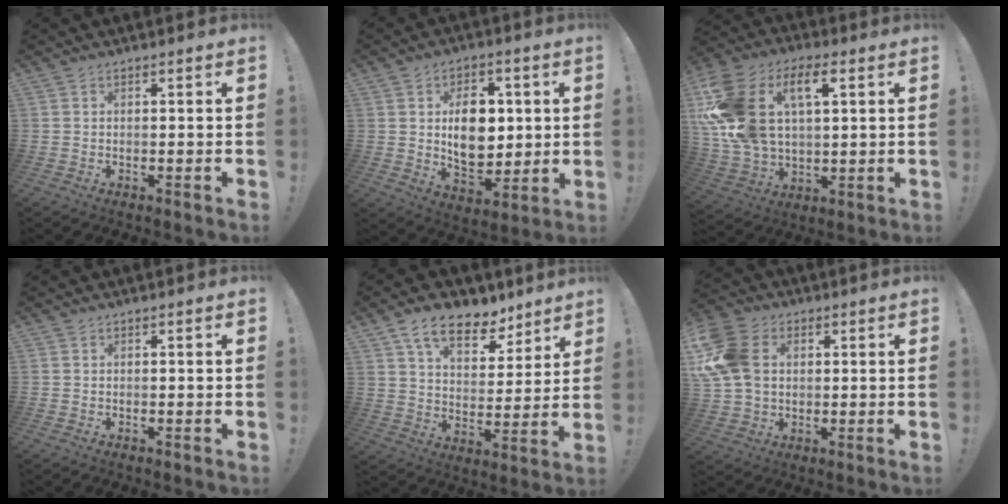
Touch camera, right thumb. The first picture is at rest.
{"total": 13.8, "force": [2.3, 9.8, 9.4], "torque": [-0.142, -0.009, 0.042]}
{"total": 20.4, "force": [6.5, 12.9, 14.4], "torque": [-0.281, -0.022, 0.115]}
{"total": 0.0}
{"total": 13.8, "force": [9.2, 7.1, 7.4], "torque": [-0.117, -0.054, 0.169]}
{"total": 15.7, "force": [3.1, 11.6, 10.1], "torque": [-0.198, -0.001, 0.061]}